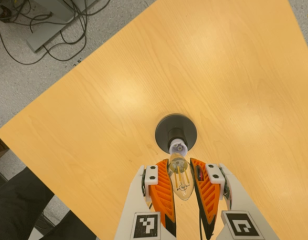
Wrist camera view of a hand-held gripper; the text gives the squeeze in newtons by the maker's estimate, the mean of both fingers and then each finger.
{"total": 23.8, "left": 26.4, "right": 21.2}